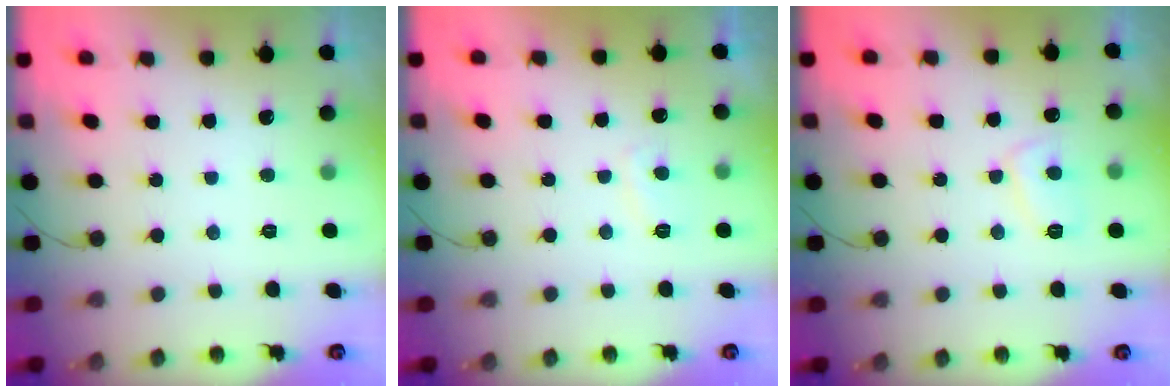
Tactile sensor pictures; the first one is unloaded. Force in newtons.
{"total": 3.4, "press": 3.3, "slide": 0.8}
{"total": 6.4, "press": 6.3, "slide": 0.5}